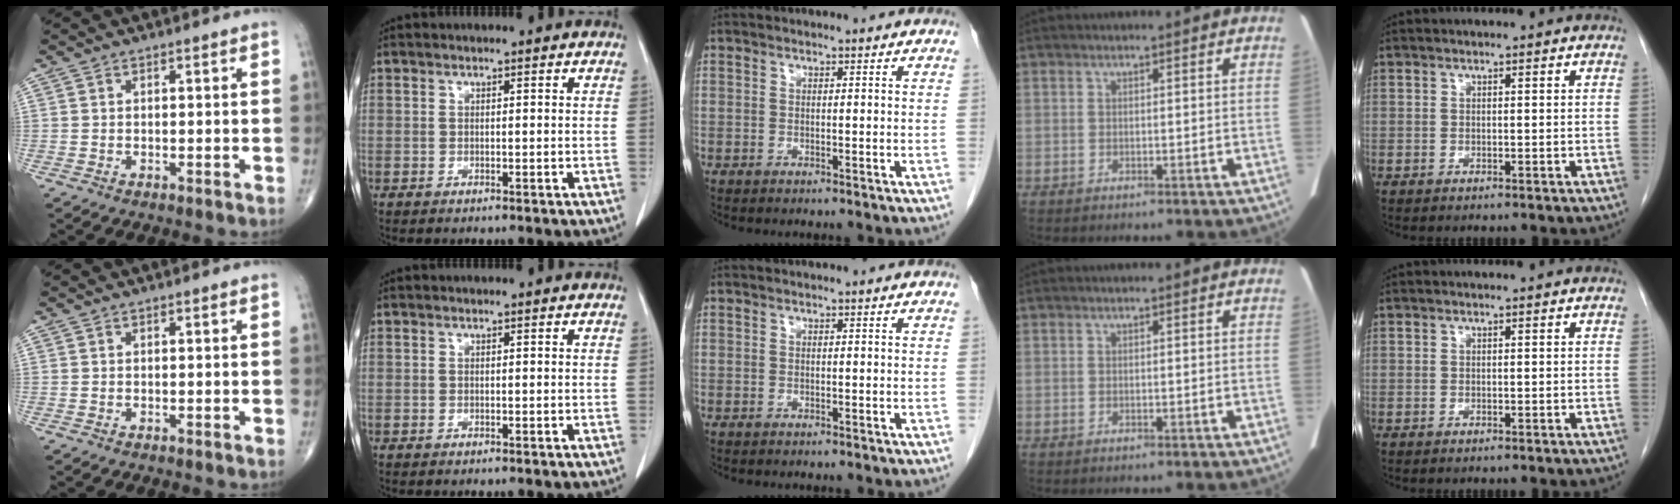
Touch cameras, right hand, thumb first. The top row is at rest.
{}